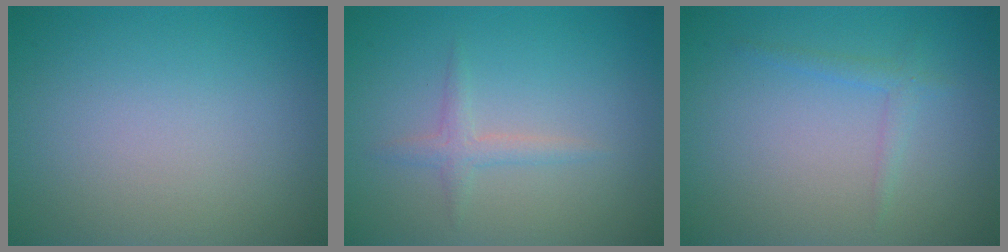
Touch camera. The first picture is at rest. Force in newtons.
{"total": 1.5, "press": 1.5, "slide": 0.1}
{"total": 1.2, "press": 1.2, "slide": 0.1}